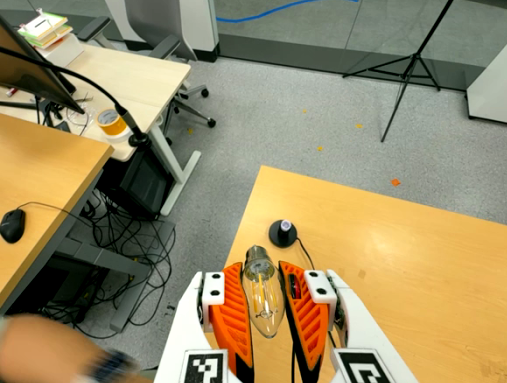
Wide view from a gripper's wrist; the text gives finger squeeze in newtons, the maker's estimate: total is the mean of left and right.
{"total": 21.7, "left": 24.0, "right": 19.3}